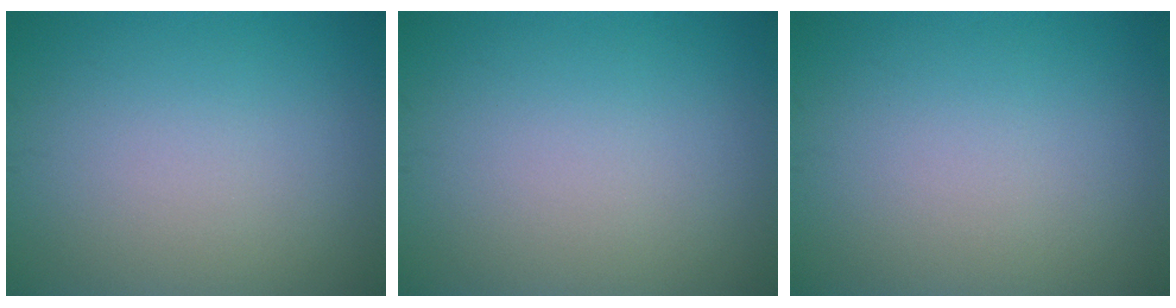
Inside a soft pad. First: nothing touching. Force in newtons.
{"total": 0.0}
{"total": 0.0}